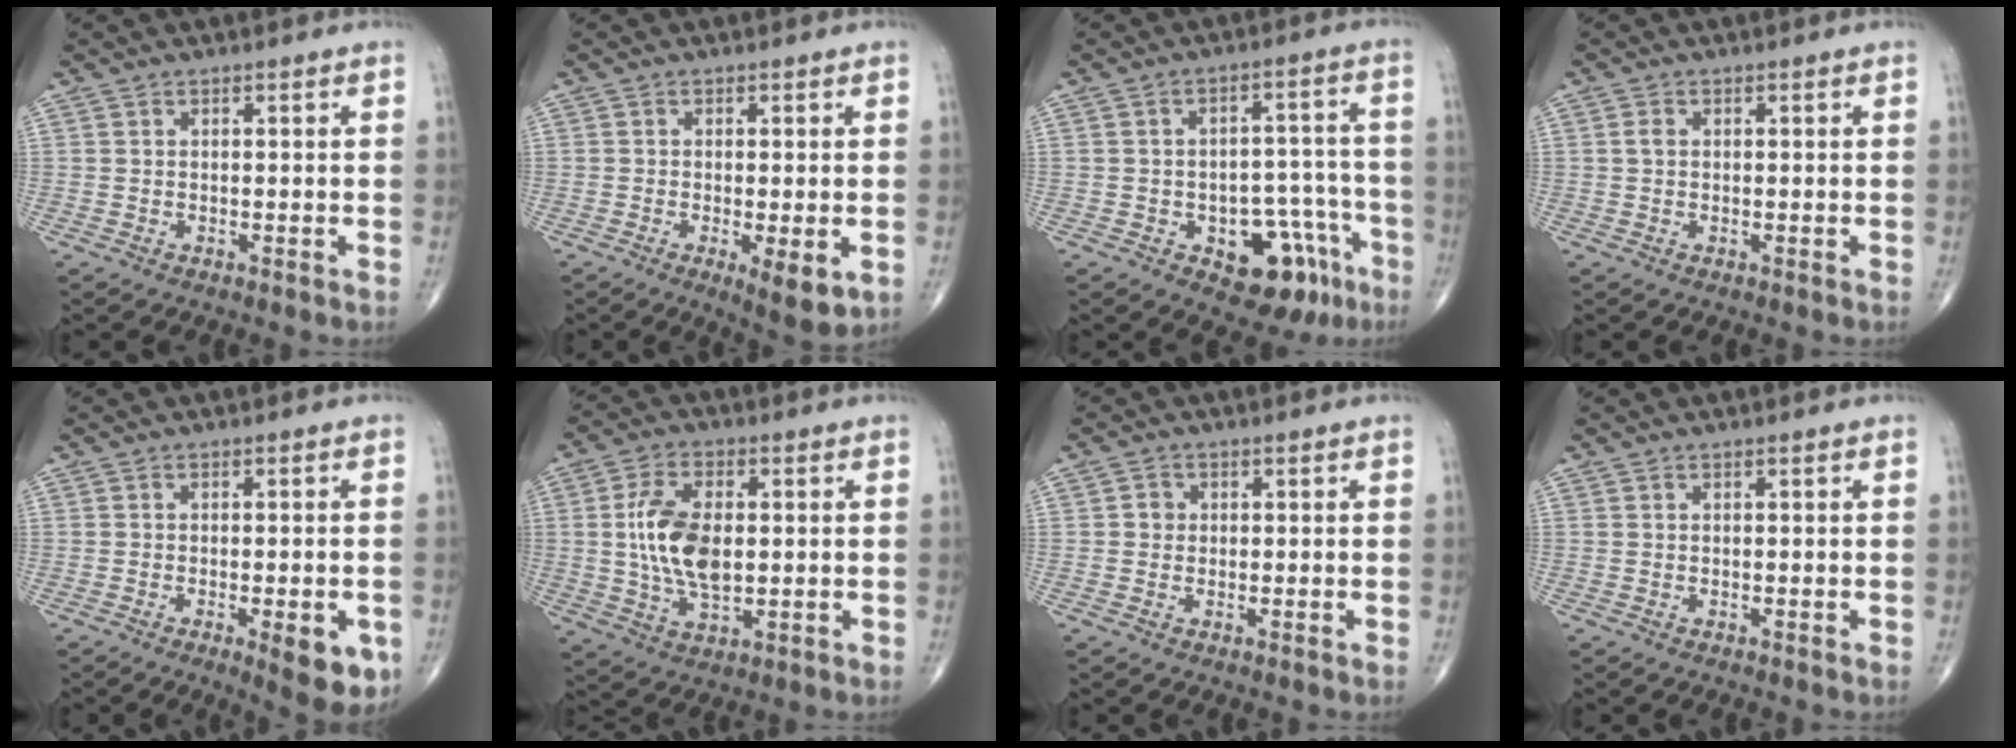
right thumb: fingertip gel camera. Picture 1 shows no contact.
{"total": 6.2, "force": [-1.7, 1.8, 5.6], "torque": [-0.087, -0.018, -0.026]}
{"total": 13.0, "force": [-6.2, 7.4, 8.7], "torque": [-0.070, 0.052, -0.074]}
{"total": 1.1, "force": [0.1, 0.8, 0.8], "torque": [-0.013, 0.001, 0.001]}
{"total": 8.9, "force": [-3.3, 2.9, 7.8], "torque": [-0.081, -0.005, -0.036]}
{"total": 12.1, "force": [0.7, 6.6, 10.1], "torque": [-0.186, -0.001, 0.018]}
{"total": 1.8, "force": [0.1, 1.7, 0.6], "torque": [0.001, 0.004, -0.002]}
{"total": 0.0}